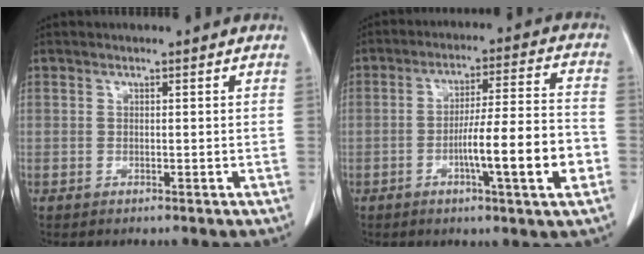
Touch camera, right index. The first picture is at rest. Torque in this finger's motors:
{"motor_torque": [1.74, -0.39, 0.90, 0.13]}